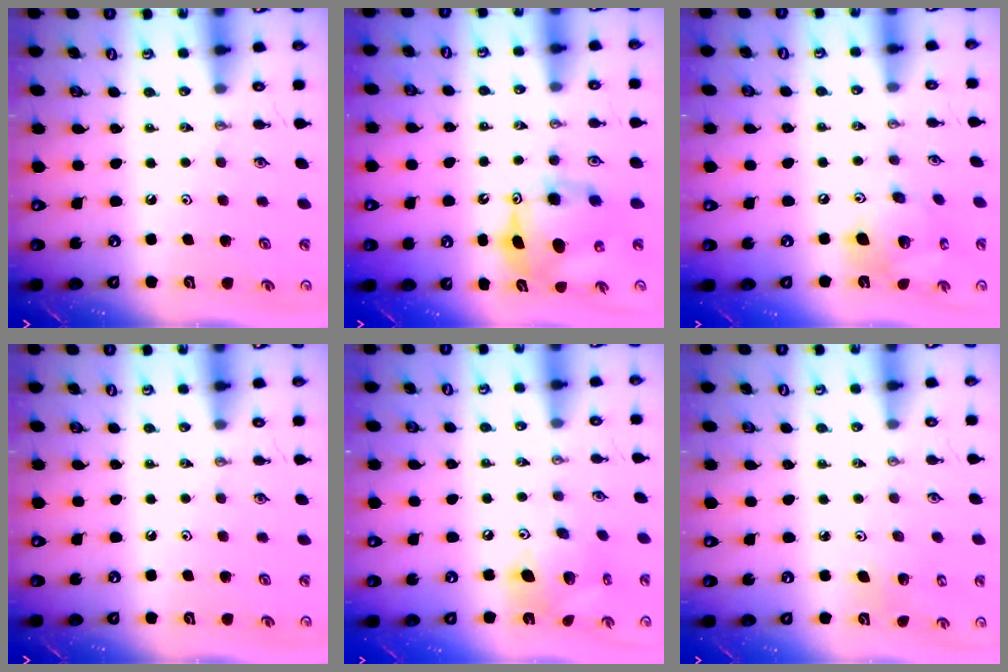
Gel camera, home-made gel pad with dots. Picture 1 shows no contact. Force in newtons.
{"total": 10.4, "press": 10.3, "slide": 0.7}
{"total": 16.8, "press": 16.4, "slide": 3.3}
{"total": 0.0}
{"total": 12.6, "press": 12.6, "slide": 1.4}
{"total": 3.0, "press": 2.9, "slide": 0.4}